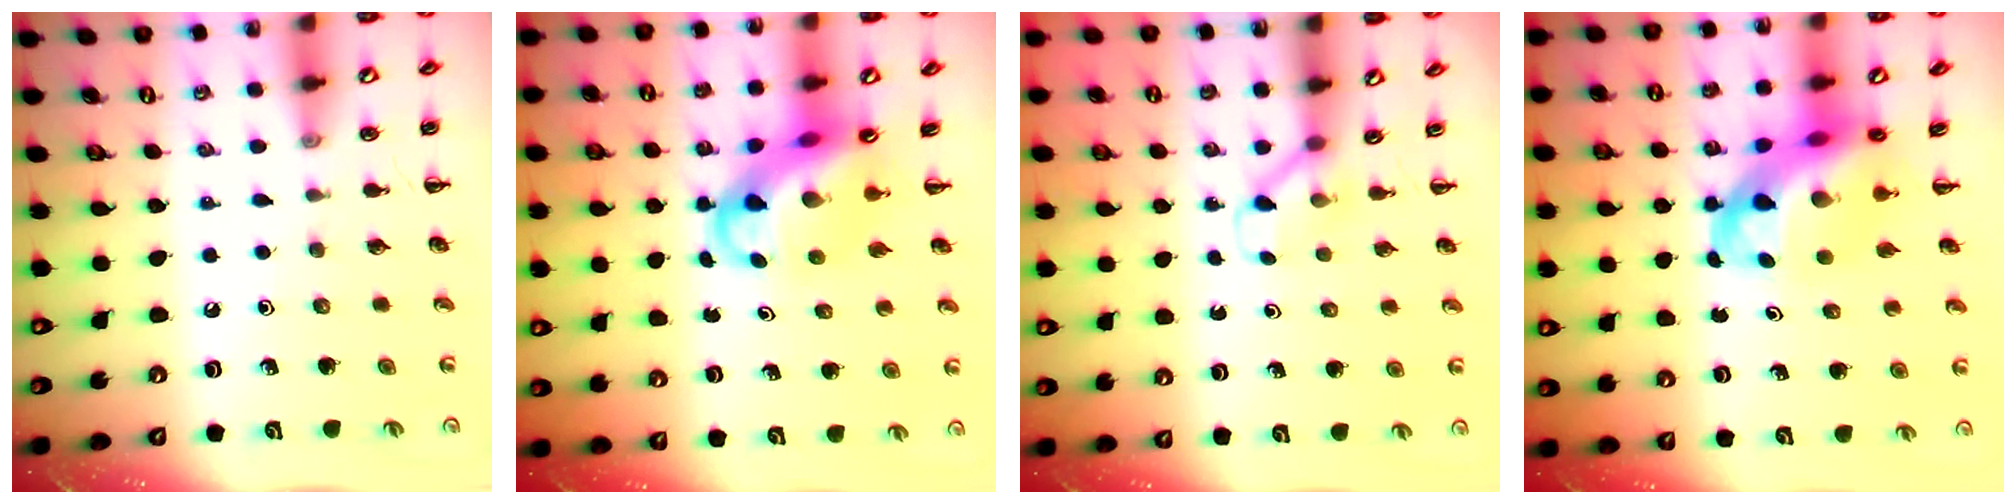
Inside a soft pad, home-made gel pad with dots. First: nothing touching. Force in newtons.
{"total": 7.3, "press": 6.9, "slide": 2.3}
{"total": 2.8, "press": 2.6, "slide": 0.9}
{"total": 11.5, "press": 11.1, "slide": 3.1}